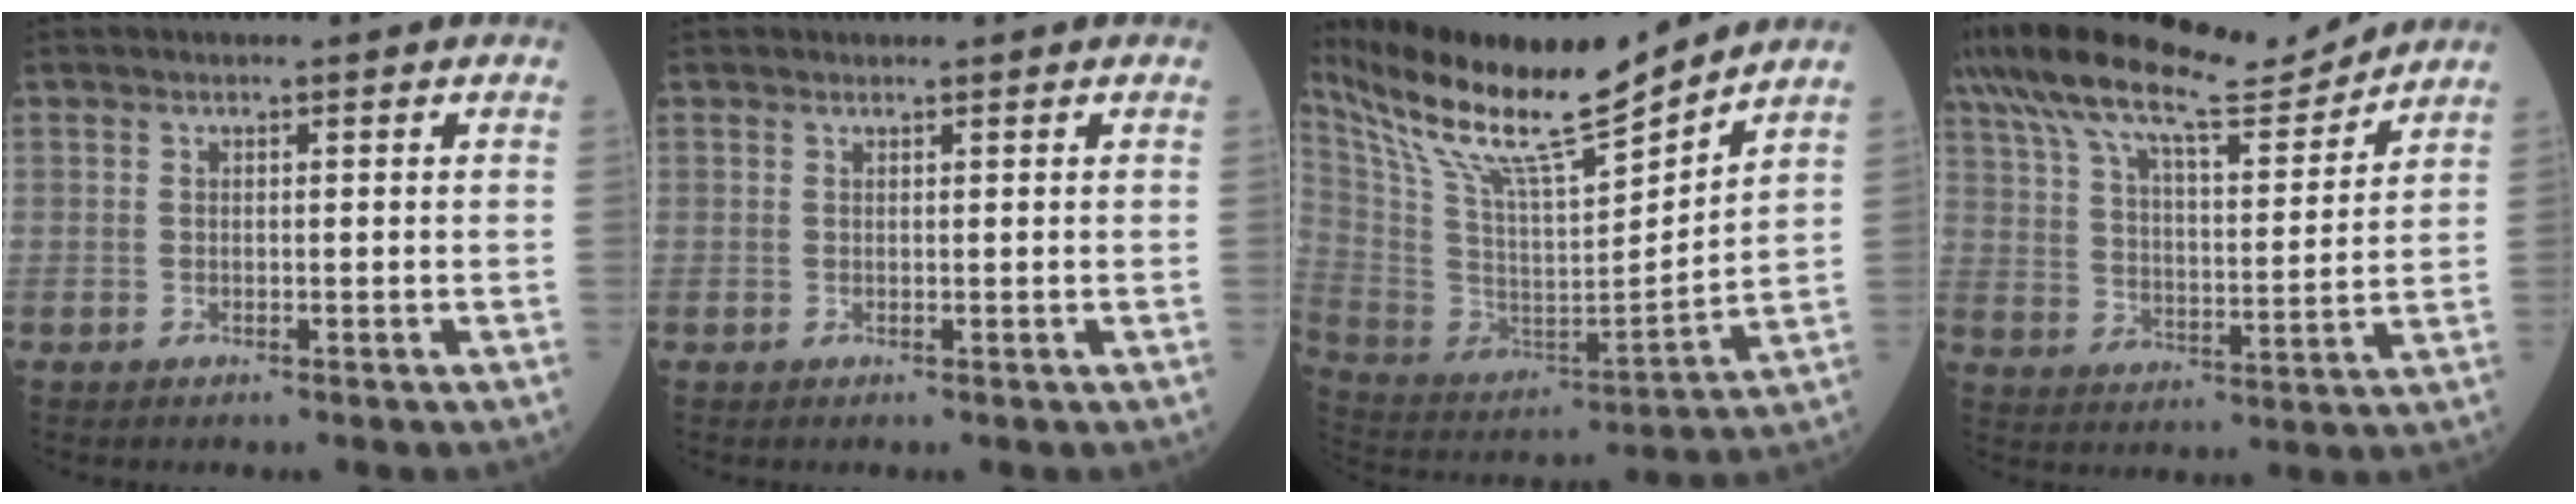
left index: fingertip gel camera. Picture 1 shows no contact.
{"total": 0.0}
{"total": 19.7, "force": [16.7, 0.9, 10.5], "torque": [-0.201, -0.009, 0.305]}
{"total": 16.6, "force": [14.5, 2.1, 7.9], "torque": [-0.151, 0.014, 0.242]}